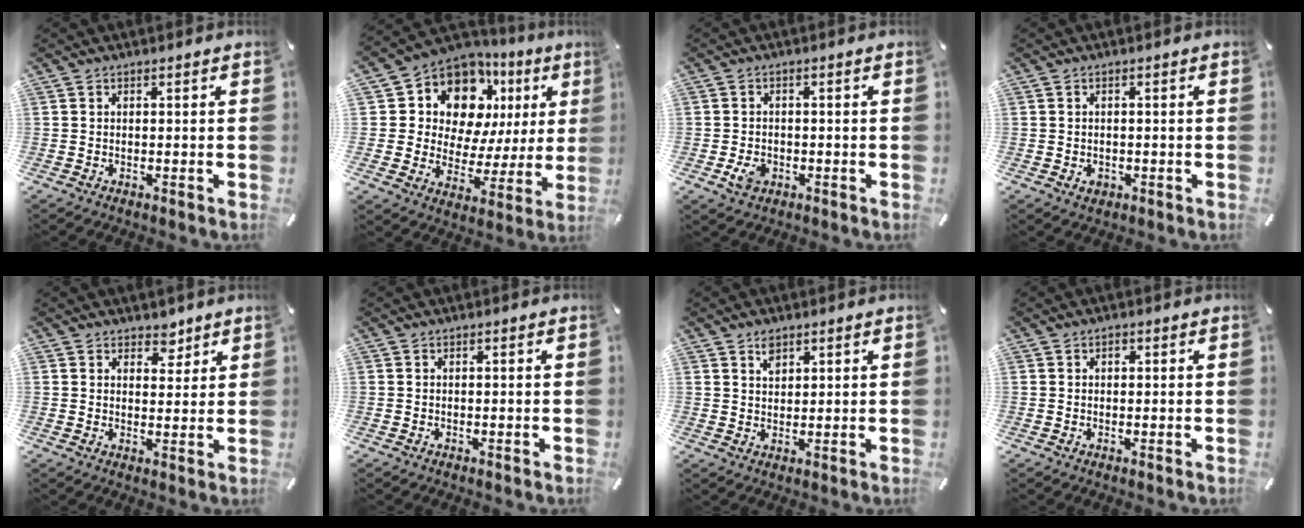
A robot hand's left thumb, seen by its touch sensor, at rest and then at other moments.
{"total": 14.0, "force": [8.4, 9.6, 5.8], "torque": [-0.104, -0.070, 0.154]}
{"total": 3.9, "force": [-1.1, 3.1, 2.1], "torque": [-0.039, -0.001, -0.023]}
{"total": 1.9, "force": [-0.6, 1.6, 0.8], "torque": [-0.014, 0.004, -0.011]}
{"total": 4.4, "force": [3.2, 3.0, 0.8], "torque": [0.005, -0.018, 0.052]}
{"total": 0.0}
{"total": 3.0, "force": [2.0, 2.0, 0.9], "torque": [-0.004, -0.007, 0.035]}
{"total": 0.8, "force": [0.2, 0.7, 0.3], "torque": [-0.006, 0.003, 0.004]}